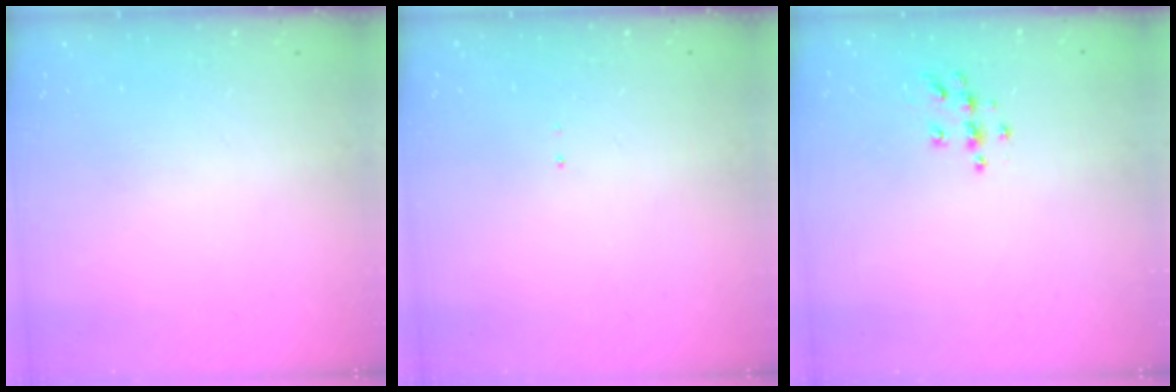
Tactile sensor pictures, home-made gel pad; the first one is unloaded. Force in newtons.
{"total": 0.7, "press": 0.7, "slide": 0.1}
{"total": 7.6, "press": 7.6, "slide": 0.4}